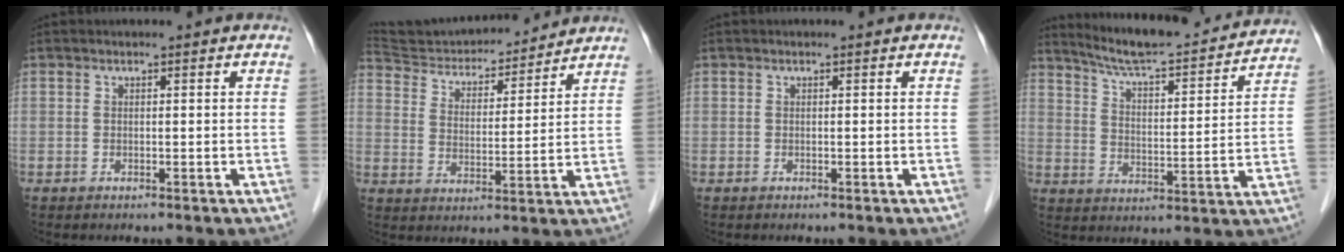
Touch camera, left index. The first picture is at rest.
{"total": 16.2, "force": [15.5, 3.2, 3.4], "torque": [-0.060, 0.009, 0.248]}
{"total": 0.0}
{"total": 18.4, "force": [17.1, 1.8, 6.5], "torque": [-0.103, -0.011, 0.241]}